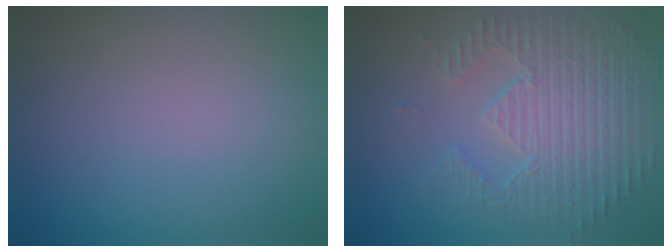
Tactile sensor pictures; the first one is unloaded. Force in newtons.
{"total": 3.8, "press": 3.6, "slide": 1.2}